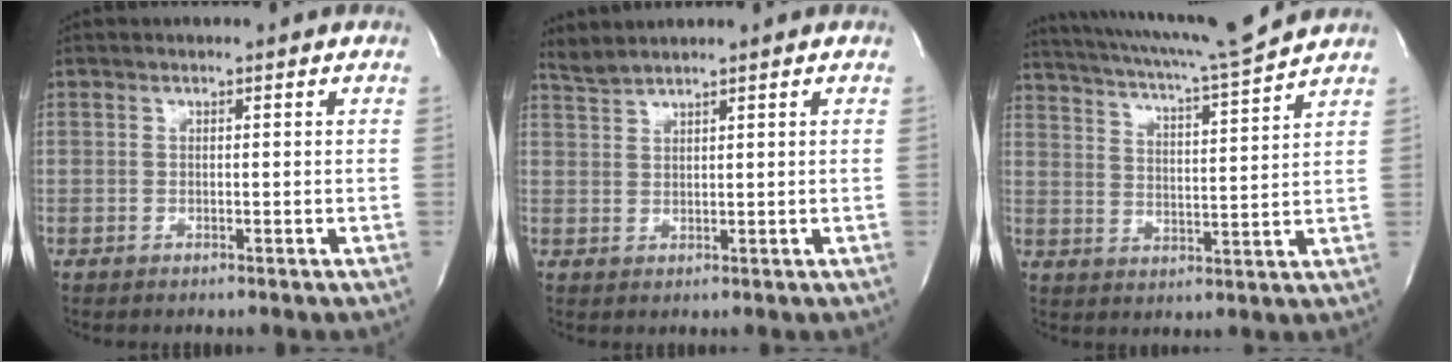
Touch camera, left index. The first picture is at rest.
{"total": 2.2, "force": [2.2, -0.6, 0.1], "torque": [-0.009, 0.009, 0.052]}
{"total": 13.6, "force": [12.5, -1.4, 5.2], "torque": [-0.099, -0.021, 0.186]}